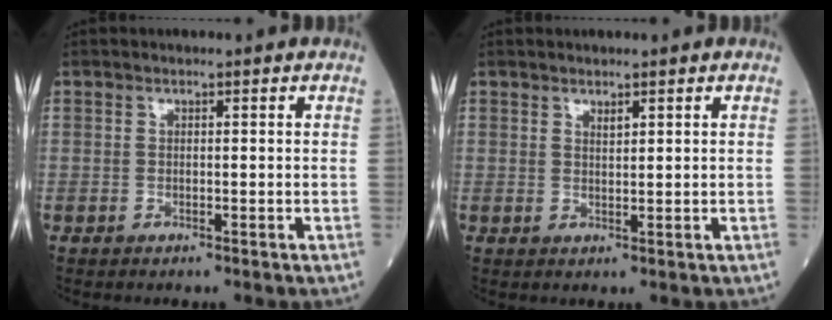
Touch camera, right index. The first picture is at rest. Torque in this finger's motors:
{"motor_torque": [-0.09, 0.15, 0.01, 0.01]}